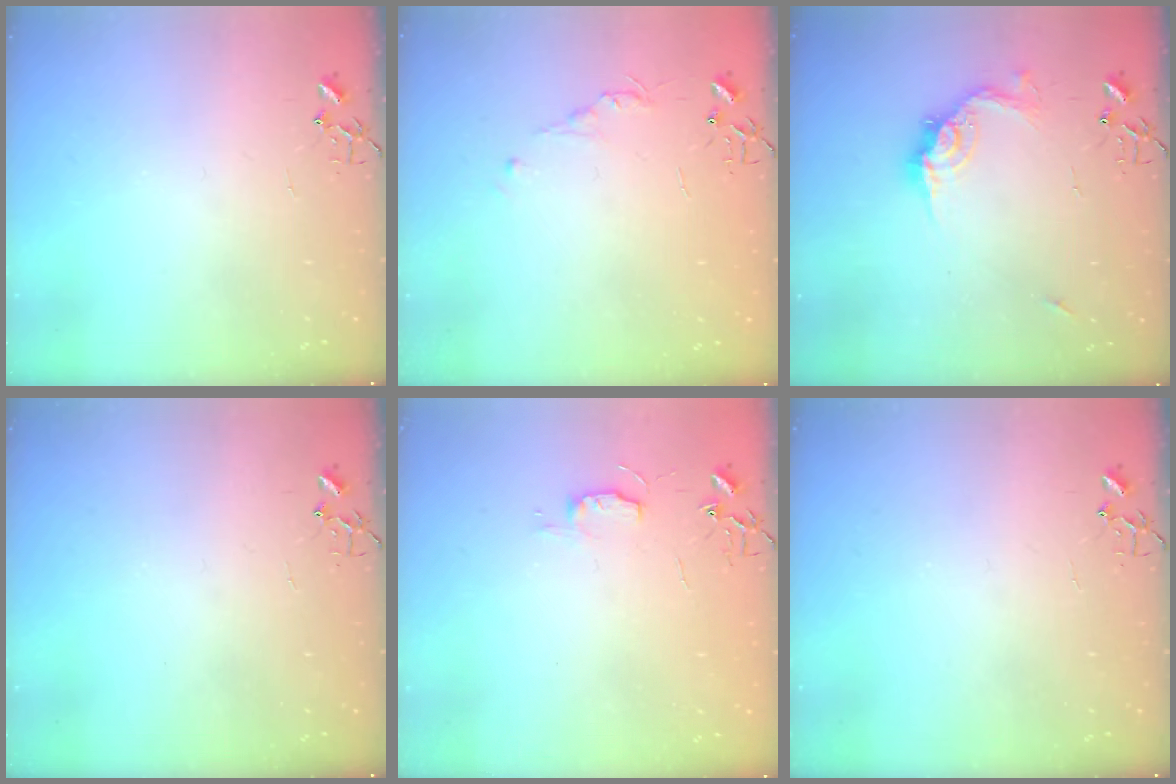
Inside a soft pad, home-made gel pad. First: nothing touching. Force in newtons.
{"total": 4.4, "press": 4.3, "slide": 0.6}
{"total": 13.4, "press": 13.4, "slide": 1.1}
{"total": 0.0}
{"total": 5.9, "press": 5.8, "slide": 0.5}
{"total": 0.0}